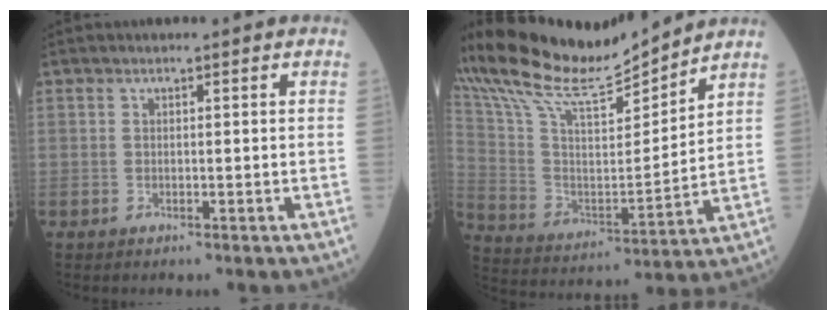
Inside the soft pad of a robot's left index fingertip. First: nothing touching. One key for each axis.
{"total": 16.3, "fx": 15.4, "fy": 1.1, "fz": 5.1, "tx": -0.125, "ty": 0.000, "tz": 0.285}